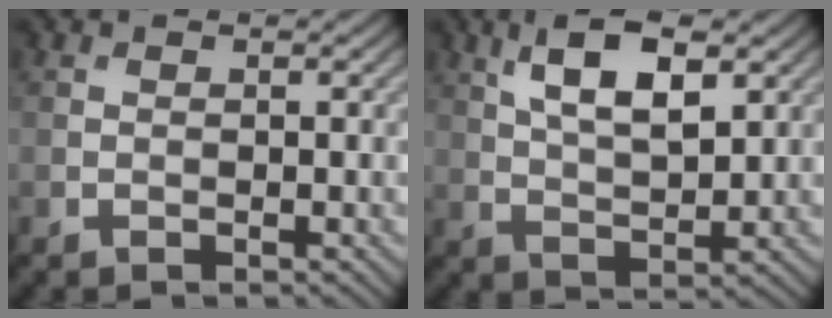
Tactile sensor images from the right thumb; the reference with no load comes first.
{"total": 8.0, "force": [3.7, 3.0, 6.5], "torque": [-0.125, 0.007, 0.069]}